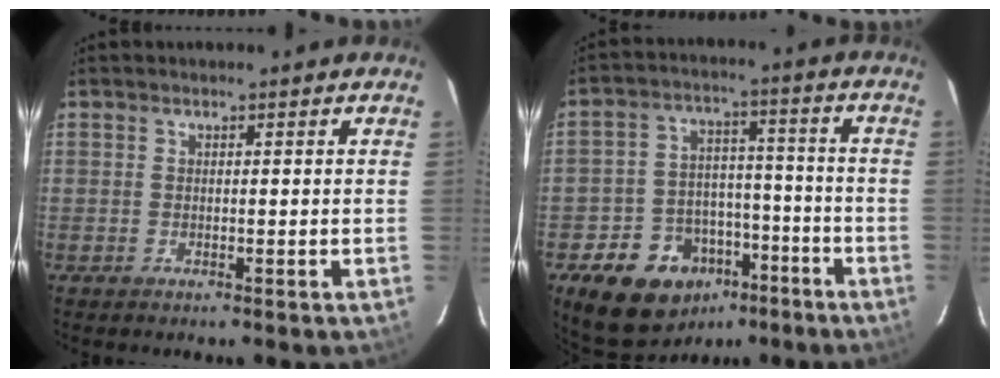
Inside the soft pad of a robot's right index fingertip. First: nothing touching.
{"total": 15.1, "force": [-8.7, 11.0, 5.5], "torque": [-0.126, 0.036, -0.113]}